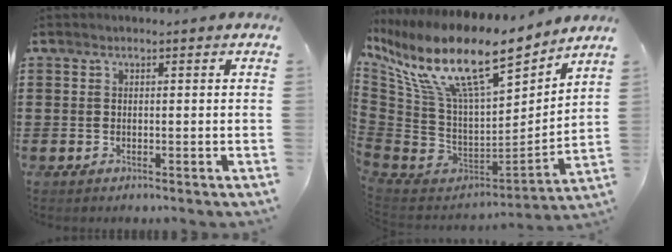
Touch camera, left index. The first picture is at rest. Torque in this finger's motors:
{"motor_torque": [1.87, -0.27, 0.80, 0.21]}